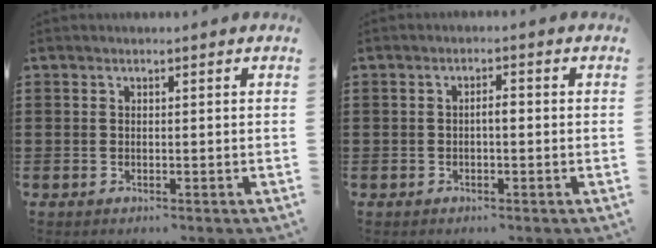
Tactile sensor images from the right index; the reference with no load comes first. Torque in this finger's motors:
{"motor_torque": [0.44, -0.36, 0.07, 0.06]}